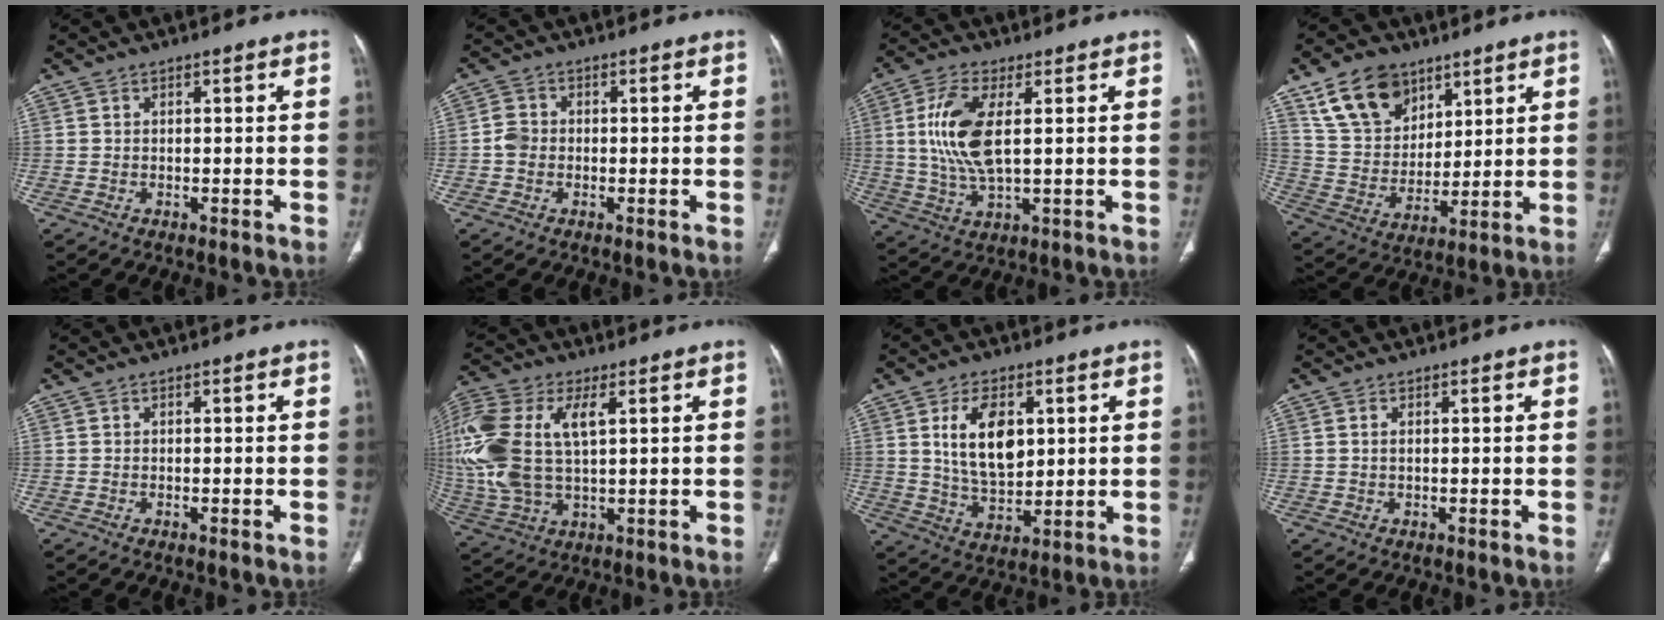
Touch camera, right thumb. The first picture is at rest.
{"total": 2.8, "force": [-0.5, 2.4, 1.4], "torque": [-0.021, 0.007, -0.015]}
{"total": 11.5, "force": [1.9, 4.7, 10.3], "torque": [-0.230, -0.008, 0.042]}
{"total": 14.5, "force": [8.9, 9.4, 6.5], "torque": [-0.090, -0.035, 0.172]}
{"total": 0.0}
{"total": 21.1, "force": [4.4, 11.4, 17.2], "torque": [-0.422, 0.008, 0.083]}
{"total": 12.0, "force": [3.2, 7.0, 9.2], "torque": [-0.142, -0.019, 0.066]}
{"total": 0.7, "force": [0.2, 0.3, 0.6], "torque": [-0.017, 0.005, 0.006]}